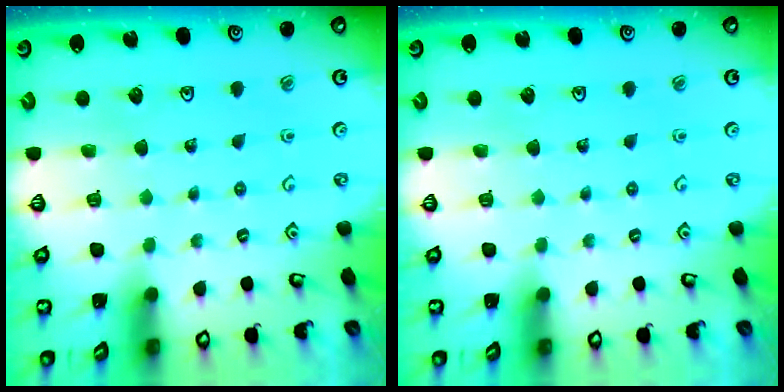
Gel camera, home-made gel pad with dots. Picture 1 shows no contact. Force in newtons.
{"total": 0.0}